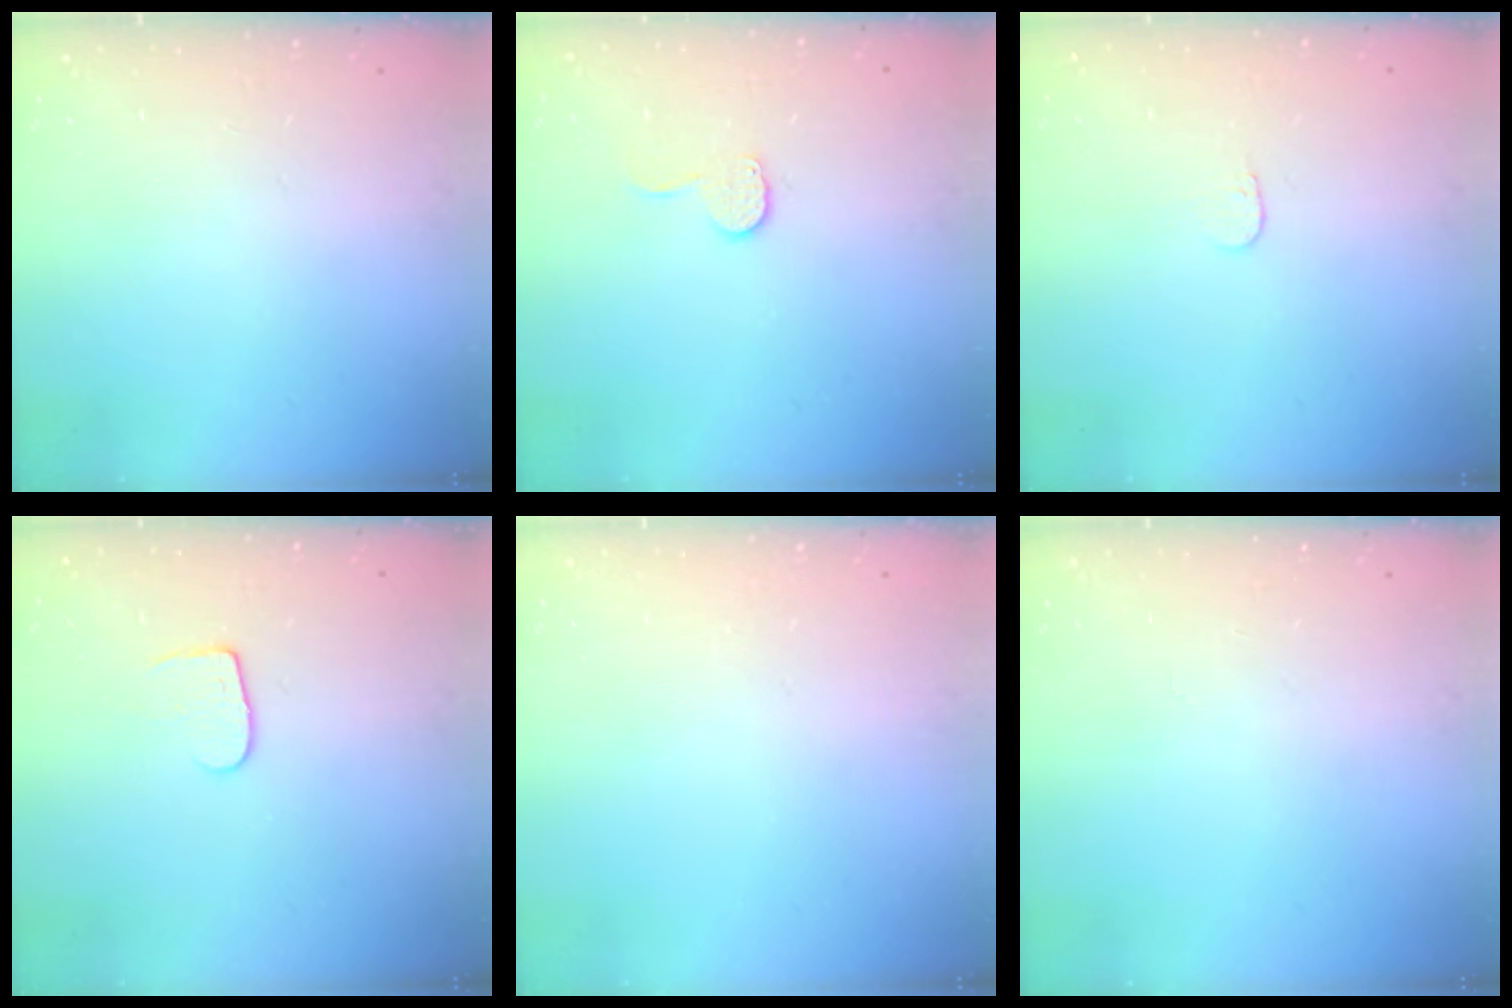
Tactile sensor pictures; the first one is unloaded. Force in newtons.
{"total": 7.1, "press": 7.1, "slide": 0.4}
{"total": 3.4, "press": 3.3, "slide": 0.3}
{"total": 5.8, "press": 5.8, "slide": 0.6}
{"total": 0.6, "press": 0.6, "slide": 0.2}
{"total": 0.0}